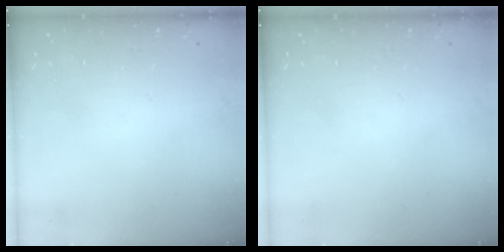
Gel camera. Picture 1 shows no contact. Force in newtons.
{"total": 0.0}